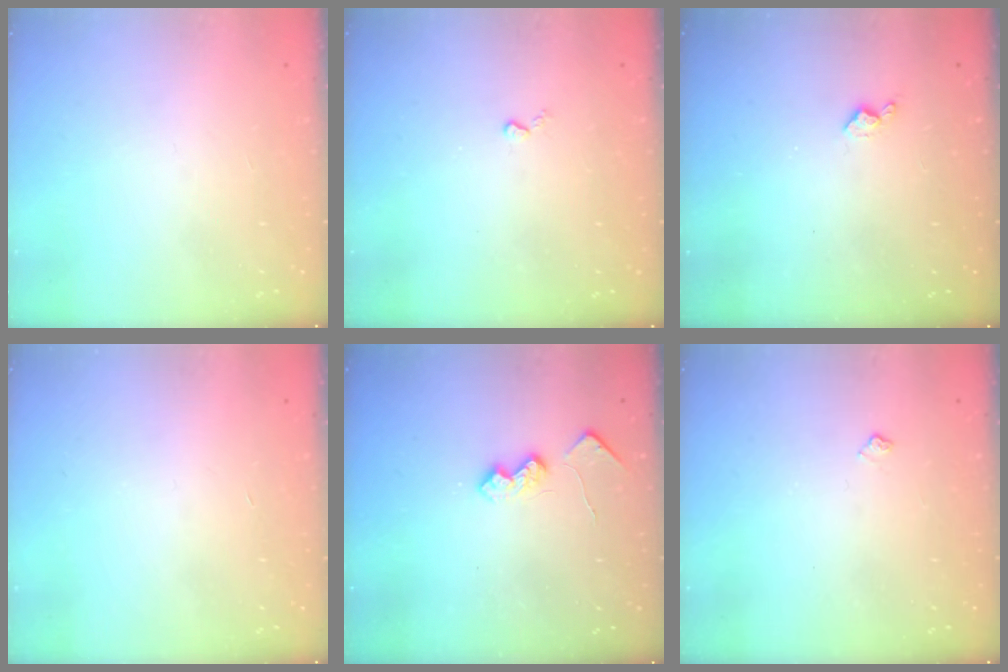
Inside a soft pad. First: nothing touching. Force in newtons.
{"total": 2.6, "press": 2.6, "slide": 0.5}
{"total": 3.9, "press": 3.8, "slide": 0.7}
{"total": 0.9, "press": 0.9, "slide": 0.2}
{"total": 6.4, "press": 6.3, "slide": 0.9}
{"total": 3.6, "press": 3.5, "slide": 0.7}